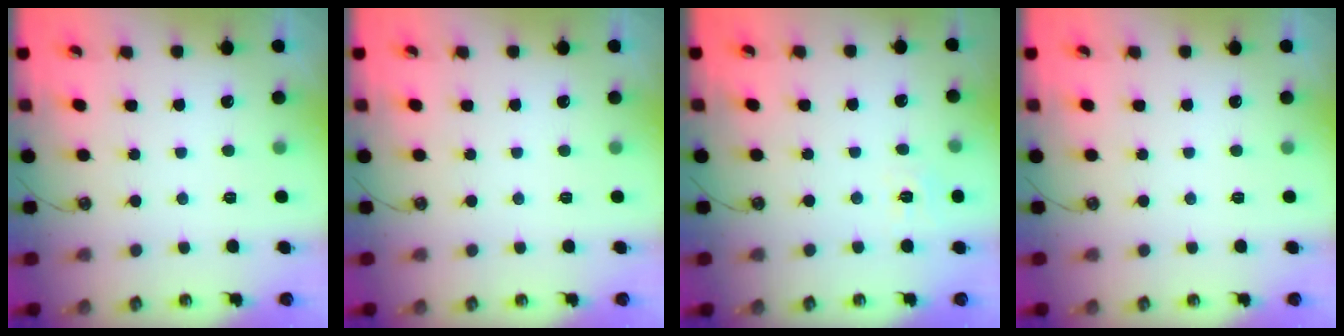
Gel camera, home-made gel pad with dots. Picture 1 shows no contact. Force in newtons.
{"total": 0.0}
{"total": 5.6, "press": 5.5, "slide": 0.6}
{"total": 0.0}